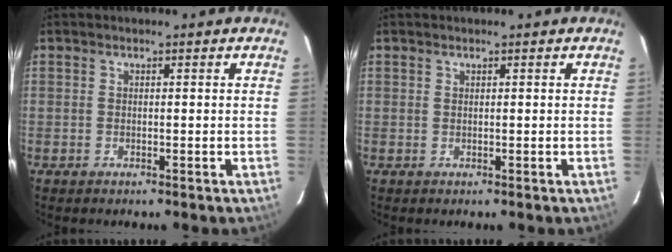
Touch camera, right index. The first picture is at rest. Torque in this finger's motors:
{"motor_torque": [0.06, 0.03, 0.03, -0.01]}